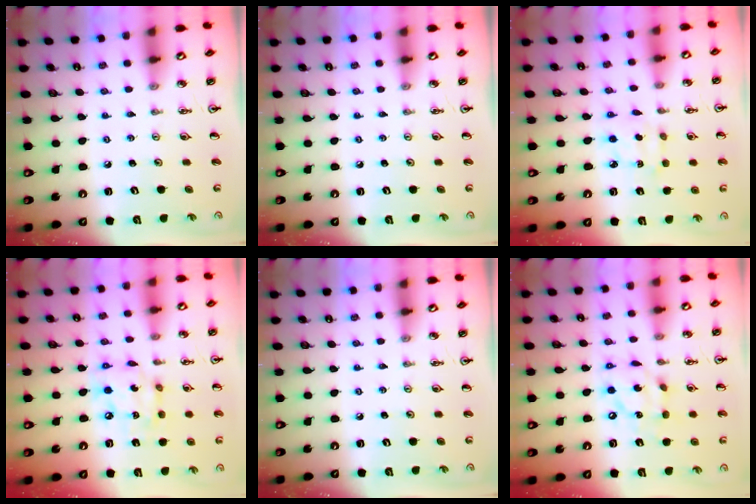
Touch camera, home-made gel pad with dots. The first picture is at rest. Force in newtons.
{"total": 0.0}
{"total": 3.1, "press": 3.1, "slide": 0.0}
{"total": 11.4, "press": 11.3, "slide": 1.2}
{"total": 0.0}
{"total": 11.9, "press": 11.8, "slide": 0.7}